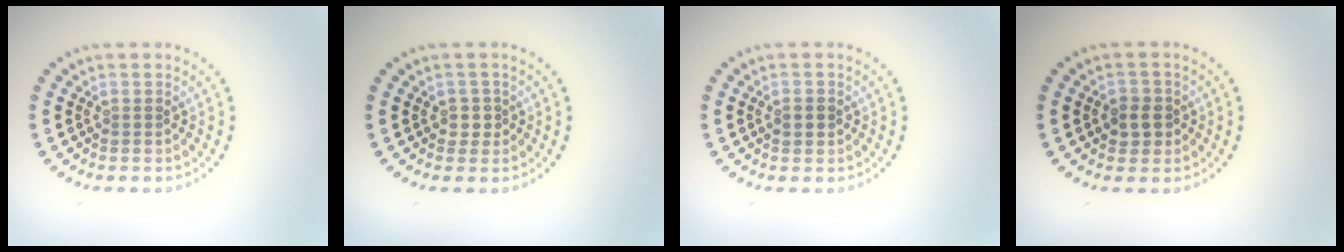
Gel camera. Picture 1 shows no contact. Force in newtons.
{"total": 1.2, "press": 1.0, "slide": 0.6}
{"total": 1.7, "press": 1.7, "slide": 0.1}
{"total": 2.0, "press": 1.9, "slide": 0.7}